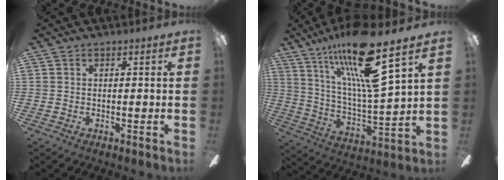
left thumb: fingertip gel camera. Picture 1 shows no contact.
{"total": 21.0, "force": [14.1, 3.3, 15.1], "torque": [-0.283, -0.077, 0.223]}